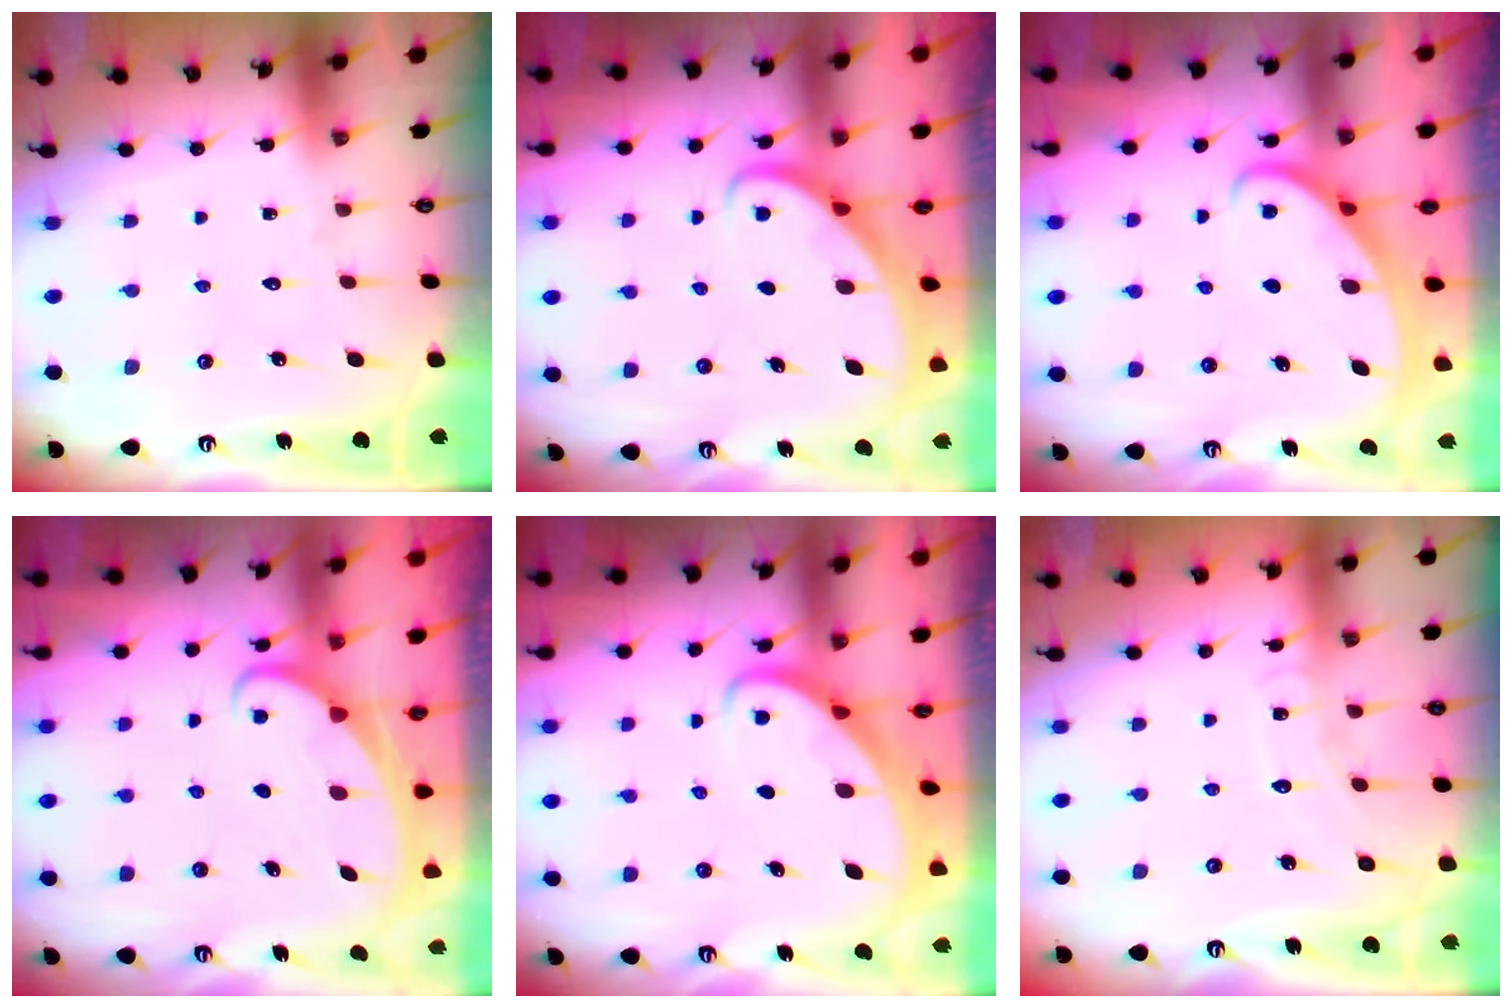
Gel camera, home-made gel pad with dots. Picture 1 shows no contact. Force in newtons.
{"total": 2.5, "press": 2.5, "slide": 0.3}
{"total": 4.0, "press": 4.0, "slide": 0.3}
{"total": 2.2, "press": 2.2, "slide": 0.3}
{"total": 2.6, "press": 2.6, "slide": 0.3}
{"total": 6.5, "press": 6.5, "slide": 0.6}